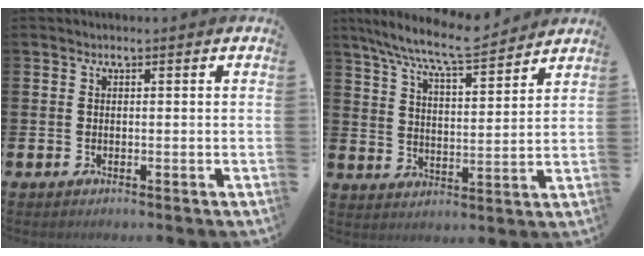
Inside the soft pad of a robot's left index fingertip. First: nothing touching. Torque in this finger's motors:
{"motor_torque": [1.03, -1.10, 0.40, 0.21]}